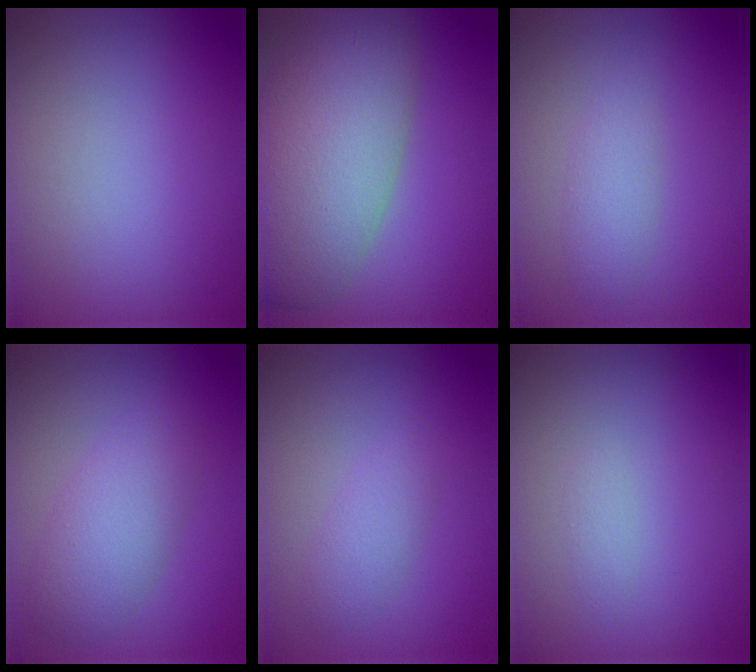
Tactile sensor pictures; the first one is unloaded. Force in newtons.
{"total": 10.3, "press": 10.3, "slide": 0.7}
{"total": 1.7, "press": 1.7, "slide": 0.1}
{"total": 4.1, "press": 4.1, "slide": 0.1}
{"total": 1.8, "press": 1.8, "slide": 0.1}
{"total": 0.6, "press": 0.6, "slide": 0.0}